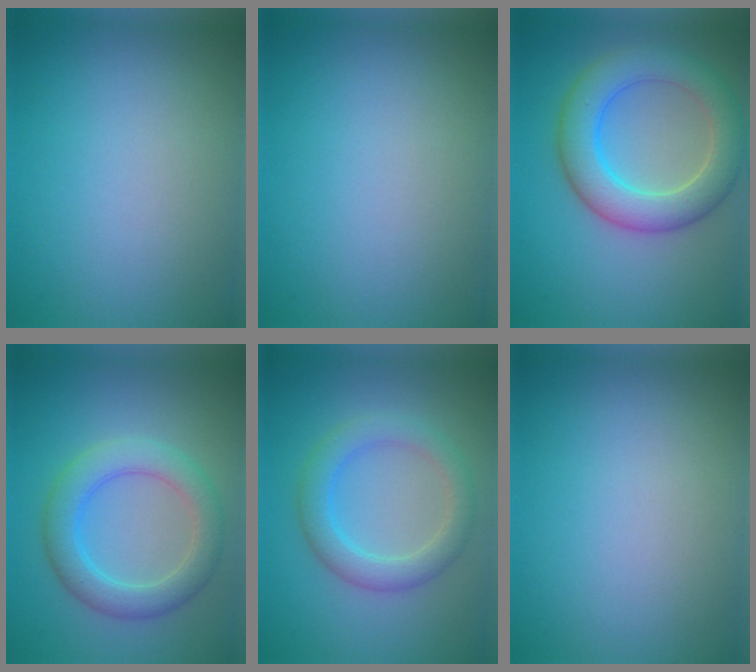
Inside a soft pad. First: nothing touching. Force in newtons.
{"total": 0.0}
{"total": 6.6, "press": 6.6, "slide": 0.2}
{"total": 4.6, "press": 4.6, "slide": 0.1}
{"total": 3.6, "press": 3.6, "slide": 0.2}
{"total": 0.0}